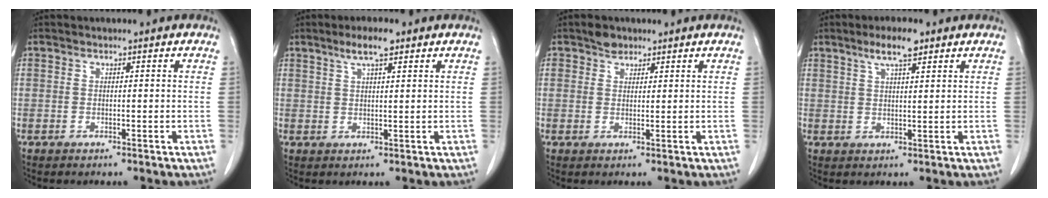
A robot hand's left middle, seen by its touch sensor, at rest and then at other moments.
{"total": 4.3, "force": [2.8, 0.6, 3.2], "torque": [-0.061, 0.007, 0.049]}
{"total": 2.3, "force": [1.8, 1.4, 0.6], "torque": [-0.011, 0.007, 0.030]}
{"total": 5.0, "force": [3.3, 0.8, 3.7], "torque": [-0.069, 0.007, 0.057]}